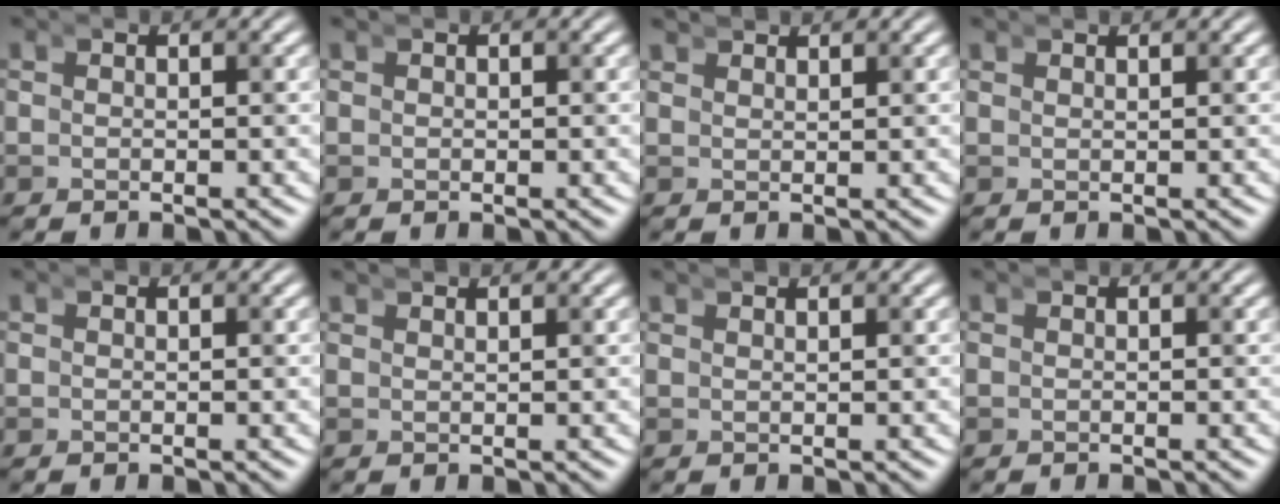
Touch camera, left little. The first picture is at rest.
{"total": 0.5, "force": [0.3, 0.3, 0.2], "torque": [-0.008, -0.001, 0.008]}
{"total": 1.6, "force": [1.6, -0.1, 0.1], "torque": [-0.006, -0.001, 0.030]}
{"total": 0.9, "force": [0.9, 0.0, 0.2], "torque": [-0.002, 0.000, 0.015]}
{"total": 0.0}
{"total": 1.3, "force": [1.3, -0.2, 0.1], "torque": [-0.001, 0.002, 0.023]}
{"total": 1.3, "force": [1.2, 0.0, 0.4], "torque": [0.000, 0.005, 0.019]}
{"total": 0.0}